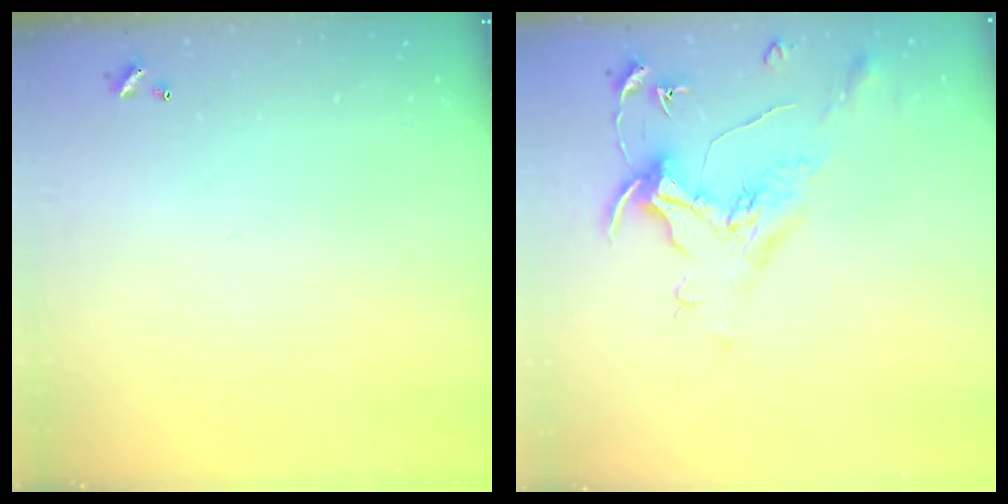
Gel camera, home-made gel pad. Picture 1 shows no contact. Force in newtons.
{"total": 1.6, "press": 1.4, "slide": 0.7}